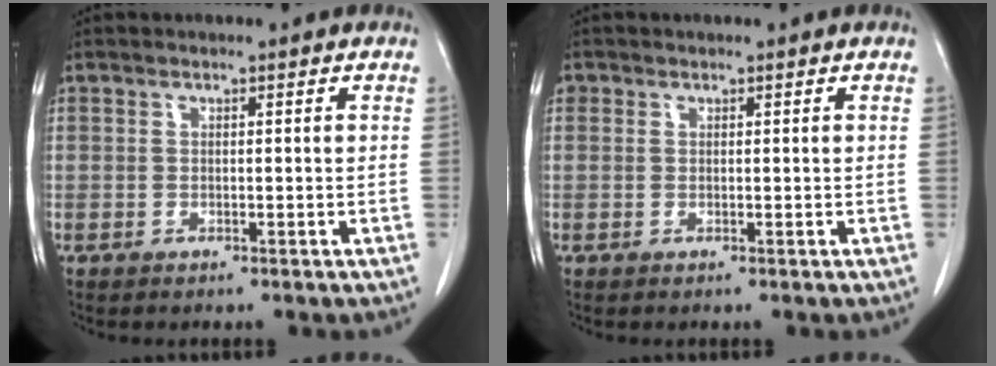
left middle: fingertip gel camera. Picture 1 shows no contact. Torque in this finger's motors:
{"motor_torque": [0.03, 0.01, -0.03, 0.00]}